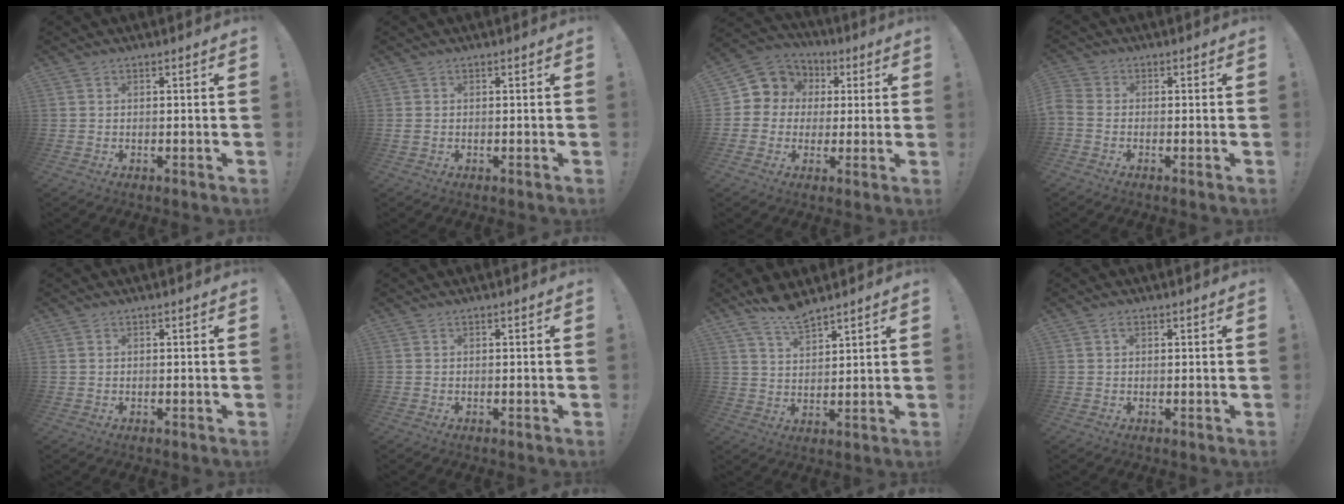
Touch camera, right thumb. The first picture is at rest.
{"total": 0.0}
{"total": 8.6, "force": [1.5, 8.2, 2.3], "torque": [-0.036, -0.008, 0.036]}
{"total": 2.4, "force": [-0.9, 1.5, 1.6], "torque": [-0.035, 0.004, -0.017]}
{"total": 0.0}
{"total": 0.0}
{"total": 7.6, "force": [6.7, 1.9, 3.1], "torque": [-0.056, -0.042, 0.121]}
{"total": 0.9, "force": [0.5, 0.6, 0.5], "torque": [-0.010, 0.002, 0.009]}